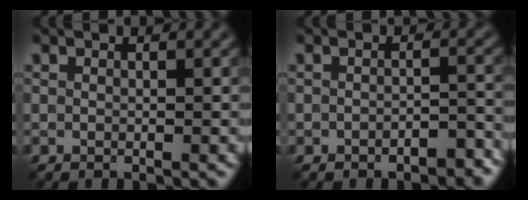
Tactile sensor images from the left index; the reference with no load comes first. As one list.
[{"total": 2.3, "force": [-1.6, 1.0, 1.4], "torque": [-0.022, 0.006, -0.022]}]